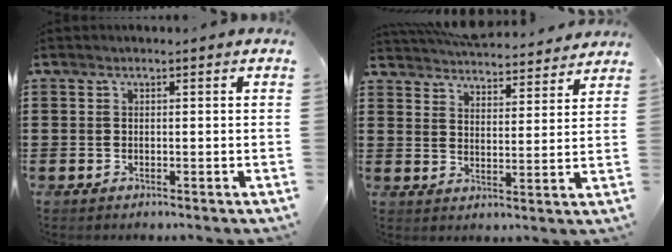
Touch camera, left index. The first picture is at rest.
{"total": 5.3, "force": [5.3, 0.2, 0.3], "torque": [-0.028, -0.031, 0.094]}